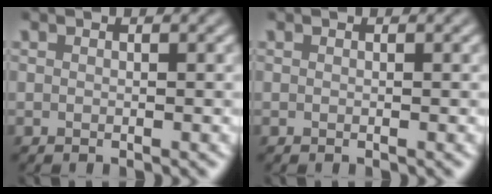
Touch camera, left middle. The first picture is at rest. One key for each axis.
{"total": 0.0}